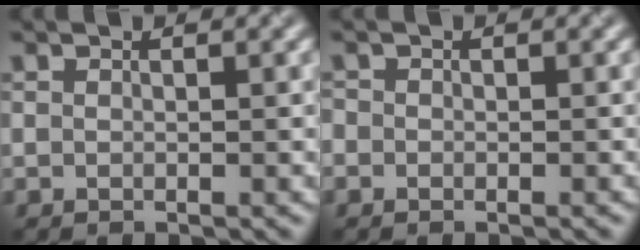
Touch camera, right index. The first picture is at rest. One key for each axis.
{"total": 0.9, "fx": -0.4, "fy": 0.8, "fz": 0.0, "tx": 0.005, "ty": -0.004, "tz": -0.010}